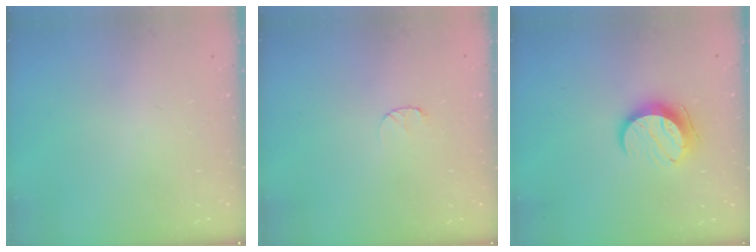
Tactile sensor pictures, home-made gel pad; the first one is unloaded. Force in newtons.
{"total": 3.1, "press": 3.1, "slide": 0.3}
{"total": 10.4, "press": 10.4, "slide": 0.9}